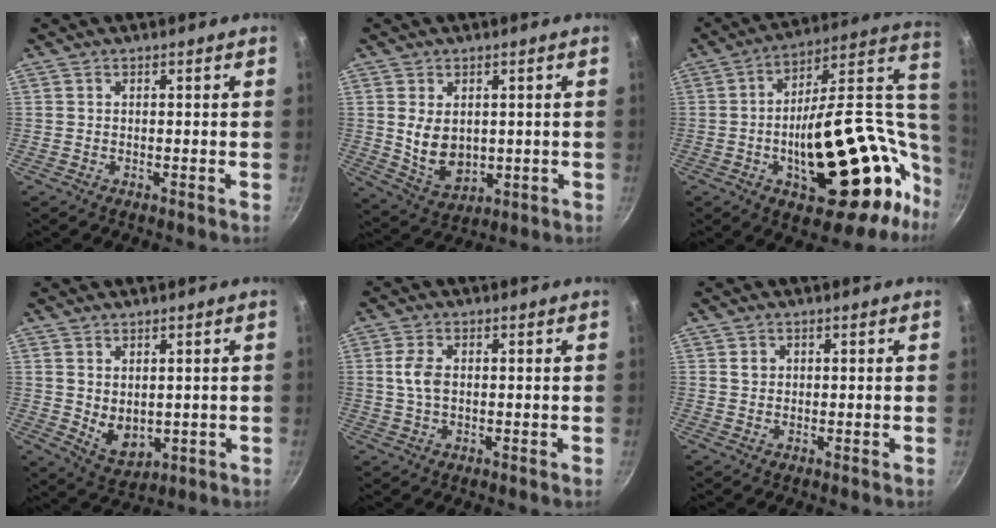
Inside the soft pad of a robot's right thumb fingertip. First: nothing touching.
{"total": 8.6, "force": [0.9, 6.0, 6.1], "torque": [-0.094, -0.017, 0.037]}
{"total": 33.7, "force": [-4.2, 16.7, 29.0], "torque": [-0.369, 0.028, -0.042]}
{"total": 6.2, "force": [1.0, 4.3, 4.4], "torque": [-0.060, -0.022, 0.033]}
{"total": 4.5, "force": [0.4, 2.7, 3.5], "torque": [-0.071, 0.007, 0.004]}
{"total": 1.6, "force": [0.4, 1.4, 0.6], "torque": [-0.005, 0.002, 0.006]}